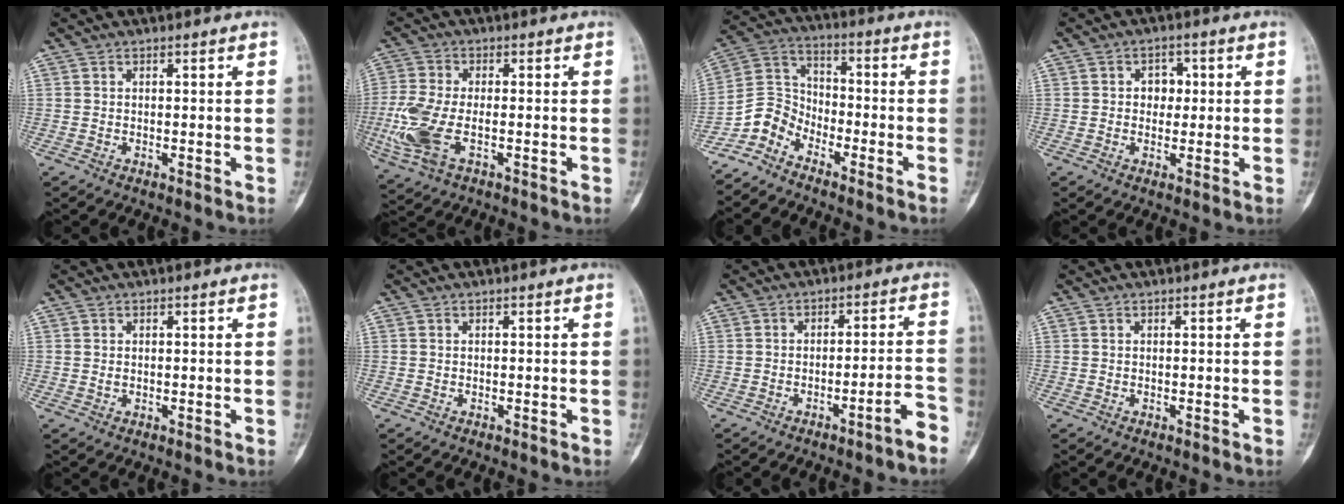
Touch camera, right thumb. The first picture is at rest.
{"total": 11.0, "force": [-2.9, 5.6, 9.1], "torque": [-0.224, -0.002, -0.056]}
{"total": 7.3, "force": [-6.0, 3.8, 1.4], "torque": [-0.022, 0.061, -0.135]}
{"total": 3.7, "force": [0.4, 3.0, 2.1], "torque": [-0.005, 0.006, 0.001]}
{"total": 0.6, "force": [0.1, 0.5, 0.4], "torque": [-0.008, 0.000, 0.003]}
{"total": 0.0}
{"total": 5.5, "force": [-3.8, 0.2, 3.9], "torque": [-0.061, 0.037, -0.051]}
{"total": 0.0}